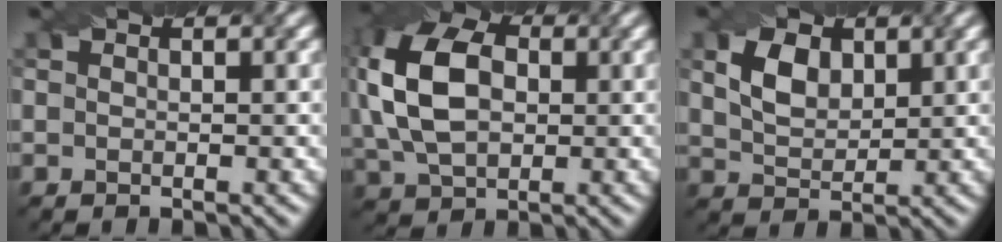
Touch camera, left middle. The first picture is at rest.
{"total": 10.9, "force": [1.2, 7.3, 8.0], "torque": [-0.194, 0.015, 0.015]}
{"total": 3.7, "force": [1.5, 2.4, 2.4], "torque": [-0.055, 0.004, 0.028]}